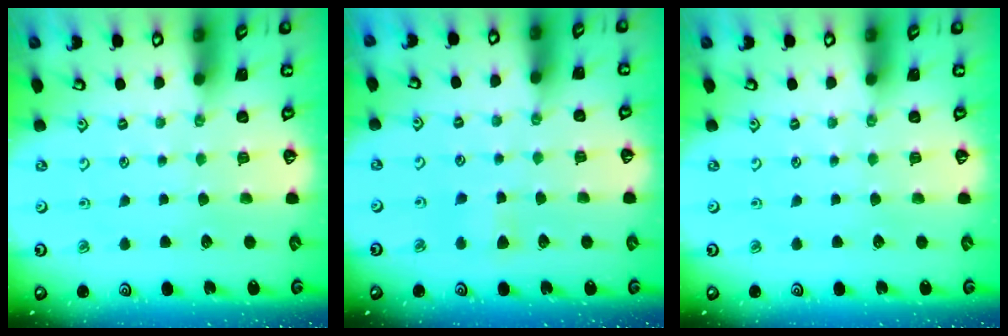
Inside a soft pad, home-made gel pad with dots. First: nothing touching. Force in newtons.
{"total": 3.5, "press": 3.4, "slide": 0.5}
{"total": 0.0}